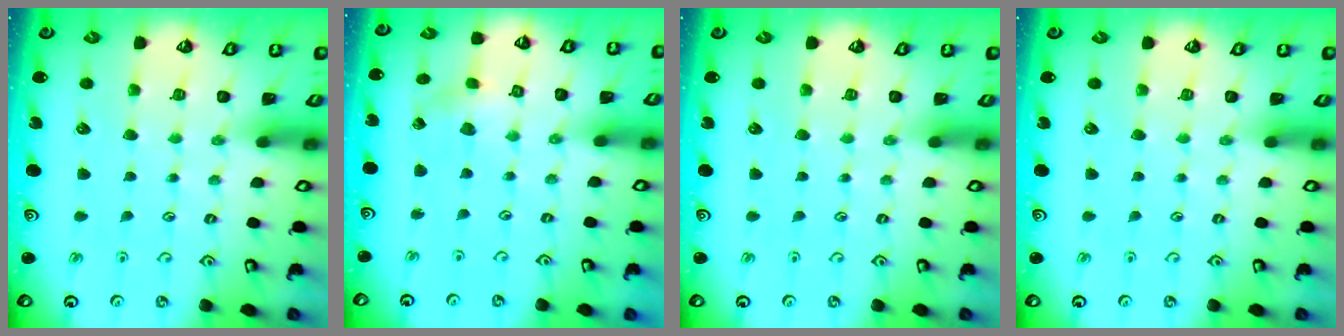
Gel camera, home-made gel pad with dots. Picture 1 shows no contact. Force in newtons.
{"total": 2.0, "press": 2.0, "slide": 0.1}
{"total": 0.0}
{"total": 0.0}